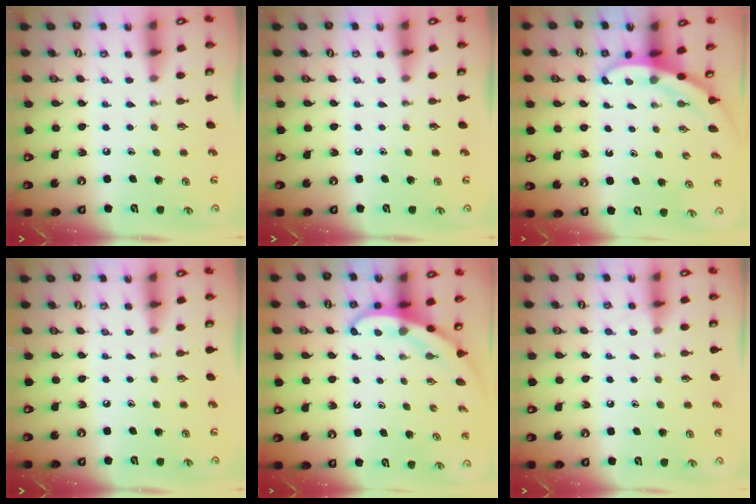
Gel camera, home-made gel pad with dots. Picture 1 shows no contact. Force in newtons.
{"total": 0.0}
{"total": 3.2, "press": 3.2, "slide": 0.1}
{"total": 0.0}
{"total": 3.9, "press": 3.9, "slide": 0.3}
{"total": 3.0, "press": 3.0, "slide": 0.3}